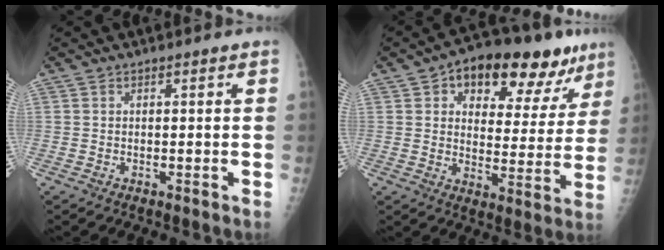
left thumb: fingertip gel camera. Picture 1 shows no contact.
{"total": 19.4, "force": [10.8, 10.2, 12.5], "torque": [-0.116, -0.015, 0.152]}